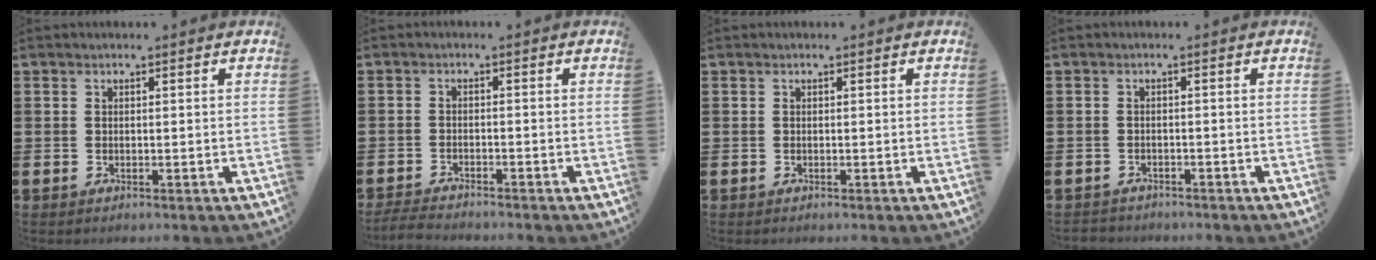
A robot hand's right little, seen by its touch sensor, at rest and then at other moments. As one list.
[{"total": 2.2, "force": [-2.2, 0.0, 0.3], "torque": [-0.006, 0.005, -0.045]}, {"total": 0.0}, {"total": 1.0, "force": [-0.9, 0.2, -0.2], "torque": [0.000, 0.002, -0.021]}]